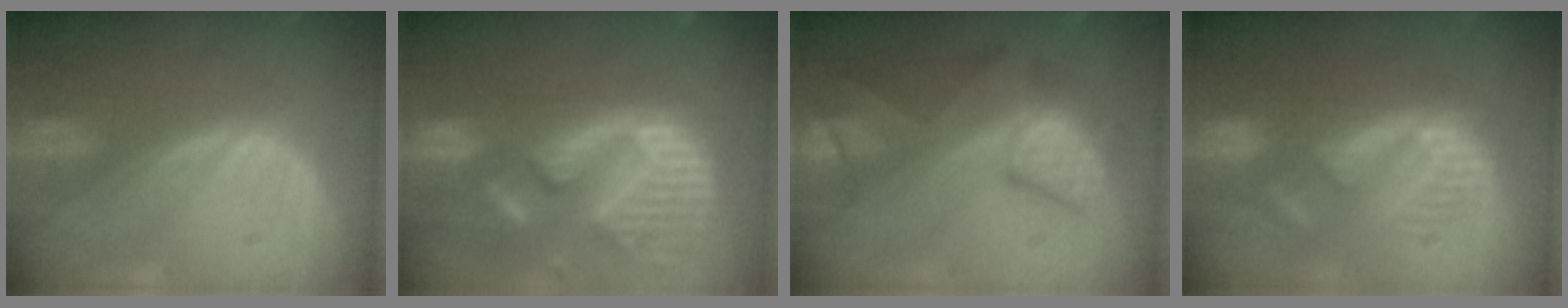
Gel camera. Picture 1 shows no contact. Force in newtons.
{"total": 14.6, "press": 12.1, "slide": 8.1}
{"total": 10.0, "press": 8.7, "slide": 4.9}
{"total": 8.6, "press": 8.2, "slide": 2.6}